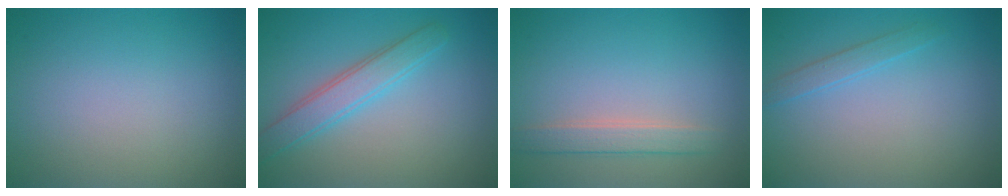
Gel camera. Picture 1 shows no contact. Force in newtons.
{"total": 3.2, "press": 3.2, "slide": 0.1}
{"total": 2.2, "press": 2.2, "slide": 0.1}
{"total": 1.3, "press": 1.3, "slide": 0.1}